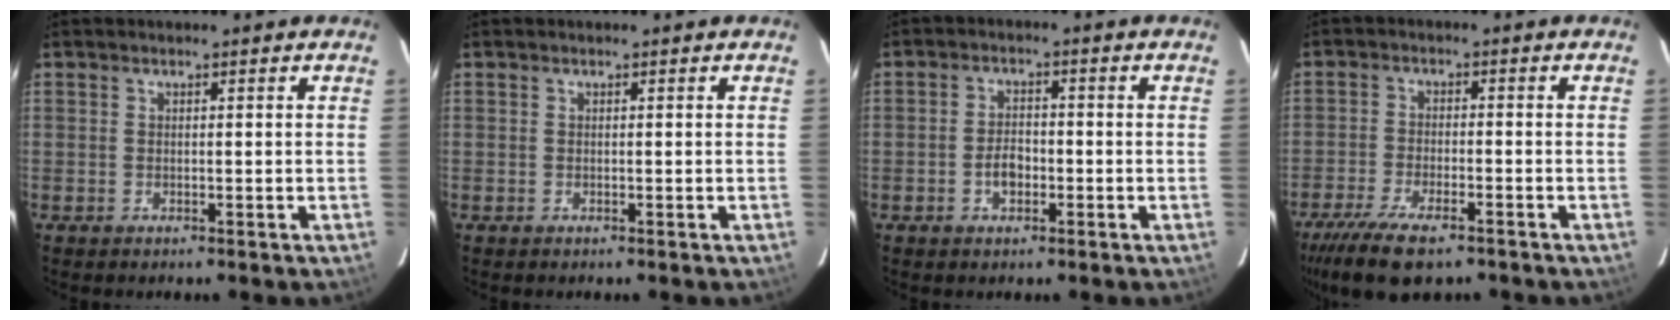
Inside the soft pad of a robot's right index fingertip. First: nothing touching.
{"total": 0.0}
{"total": 3.7, "force": [-1.4, 2.4, 2.5], "torque": [-0.049, 0.005, -0.023]}
{"total": 12.1, "force": [-8.8, 4.0, 7.4], "torque": [-0.176, -0.036, -0.159]}